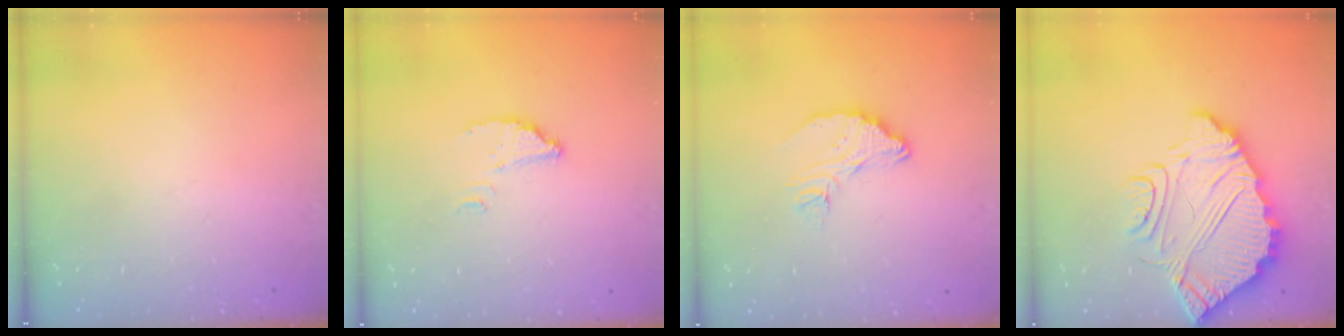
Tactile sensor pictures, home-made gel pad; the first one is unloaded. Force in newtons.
{"total": 2.5, "press": 2.5, "slide": 0.2}
{"total": 9.4, "press": 9.3, "slide": 0.7}
{"total": 13.2, "press": 13.1, "slide": 0.9}